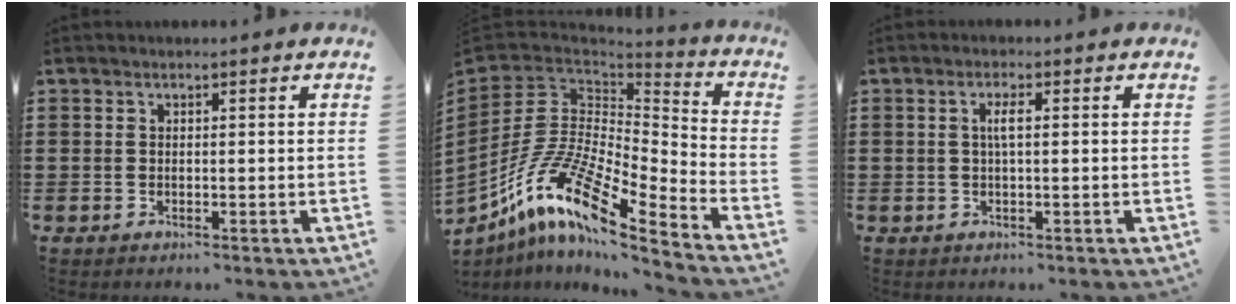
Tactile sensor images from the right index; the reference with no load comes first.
{"total": 14.6, "force": [-9.2, 5.2, 10.1], "torque": [-0.230, -0.001, -0.185]}
{"total": 2.1, "force": [0.0, 0.3, 2.1], "torque": [-0.042, 0.000, -0.002]}